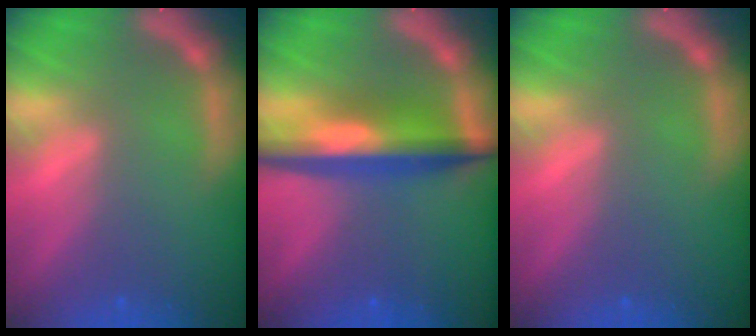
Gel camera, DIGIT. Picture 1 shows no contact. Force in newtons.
{"total": 7.1}
{"total": 0.0}